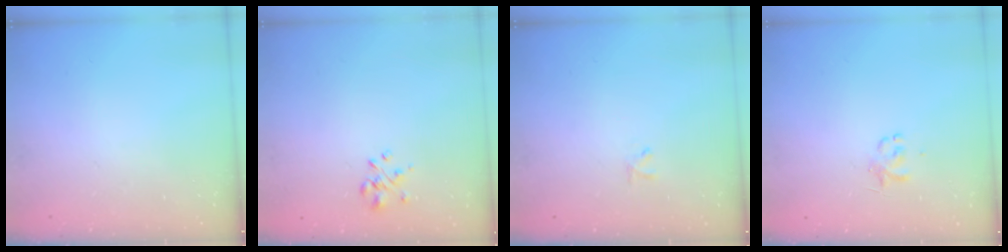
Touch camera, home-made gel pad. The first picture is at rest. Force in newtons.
{"total": 1.9, "press": 1.8, "slide": 0.6}
{"total": 0.0}
{"total": 2.6, "press": 2.6, "slide": 0.5}